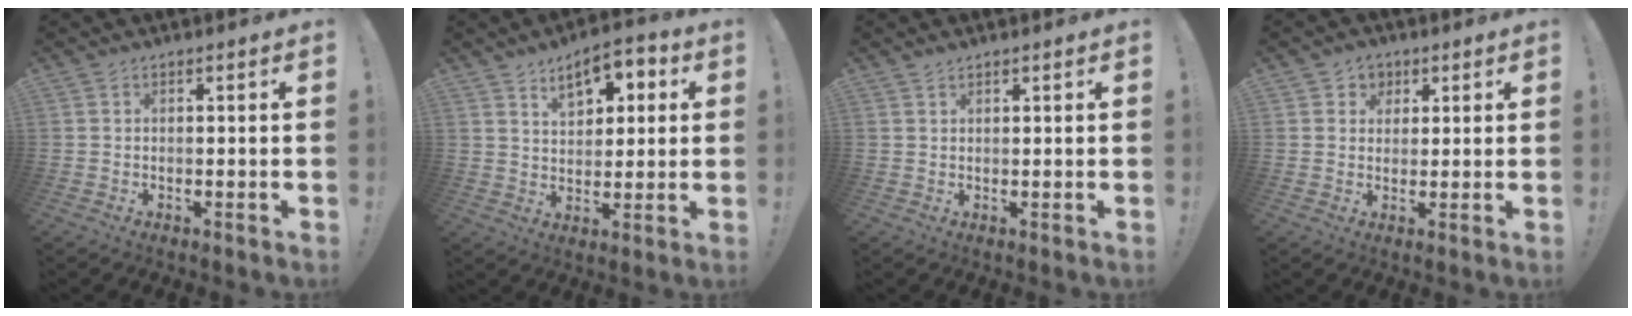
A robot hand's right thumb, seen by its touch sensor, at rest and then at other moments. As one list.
[{"total": 9.9, "force": [5.1, 5.8, 6.3], "torque": [-0.086, -0.018, 0.089]}, {"total": 1.2, "force": [1.0, 0.5, 0.2], "torque": [0.003, -0.006, 0.019]}, {"total": 4.1, "force": [1.5, 3.8, 0.7], "torque": [-0.002, -0.010, 0.024]}]